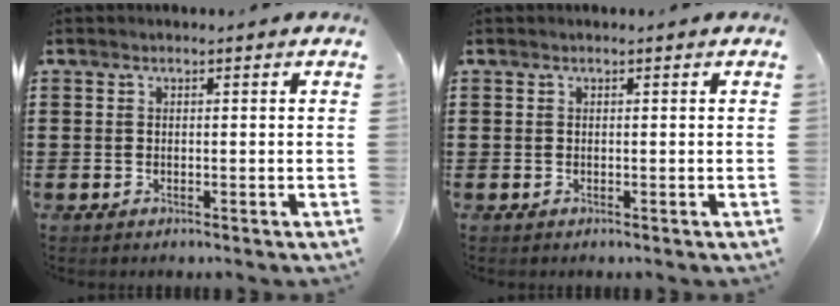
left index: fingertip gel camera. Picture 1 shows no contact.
{"total": 0.0}